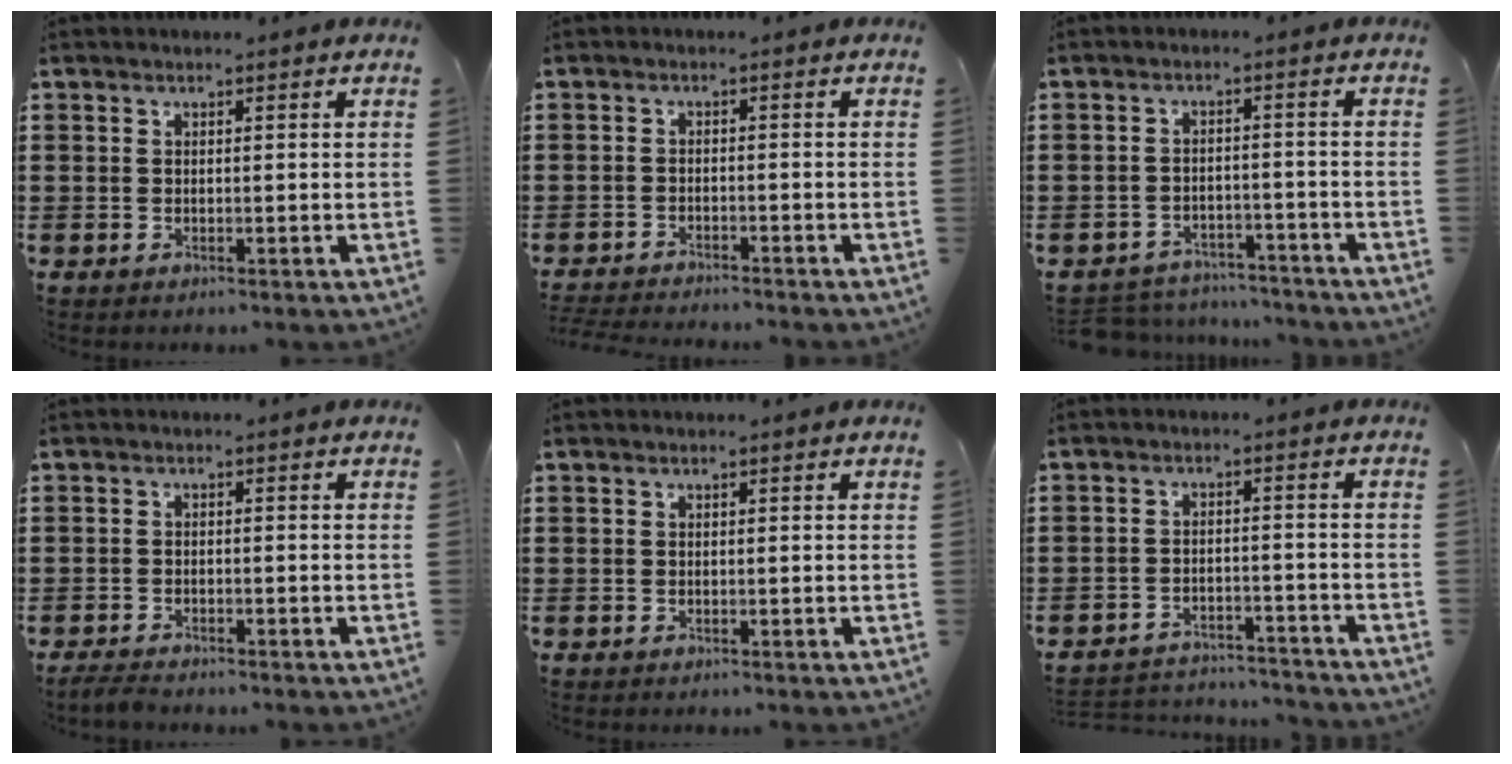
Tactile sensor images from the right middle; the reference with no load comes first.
{"total": 2.3, "force": [-2.3, 0.0, 0.1], "torque": [-0.004, -0.002, -0.049]}
{"total": 3.8, "force": [-3.7, 0.6, -0.1], "torque": [-0.005, 0.002, -0.080]}
{"total": 1.6, "force": [-1.5, 0.2, 0.5], "torque": [-0.020, -0.002, -0.032]}
{"total": 0.0}
{"total": 3.5, "force": [-3.5, 0.5, 0.0], "torque": [-0.007, 0.003, -0.076]}